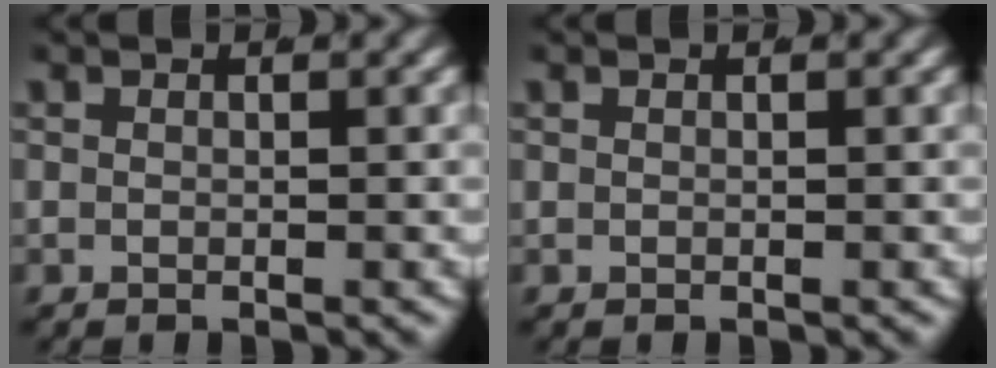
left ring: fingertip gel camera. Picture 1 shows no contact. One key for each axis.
{"total": 0.0}